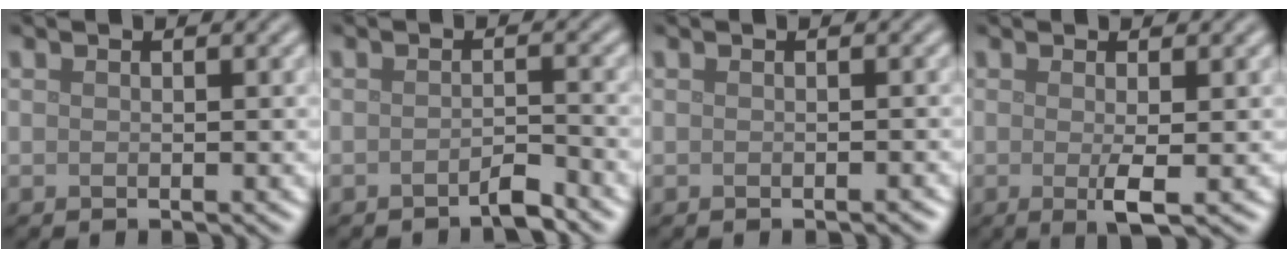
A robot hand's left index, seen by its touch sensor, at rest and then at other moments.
{"total": 1.7, "force": [-1.4, 0.2, 1.0], "torque": [-0.015, 0.003, -0.027]}
{"total": 0.5, "force": [-0.4, 0.1, 0.3], "torque": [-0.003, 0.001, -0.004]}
{"total": 2.3, "force": [-0.3, 0.3, 2.3], "torque": [-0.042, -0.008, -0.004]}